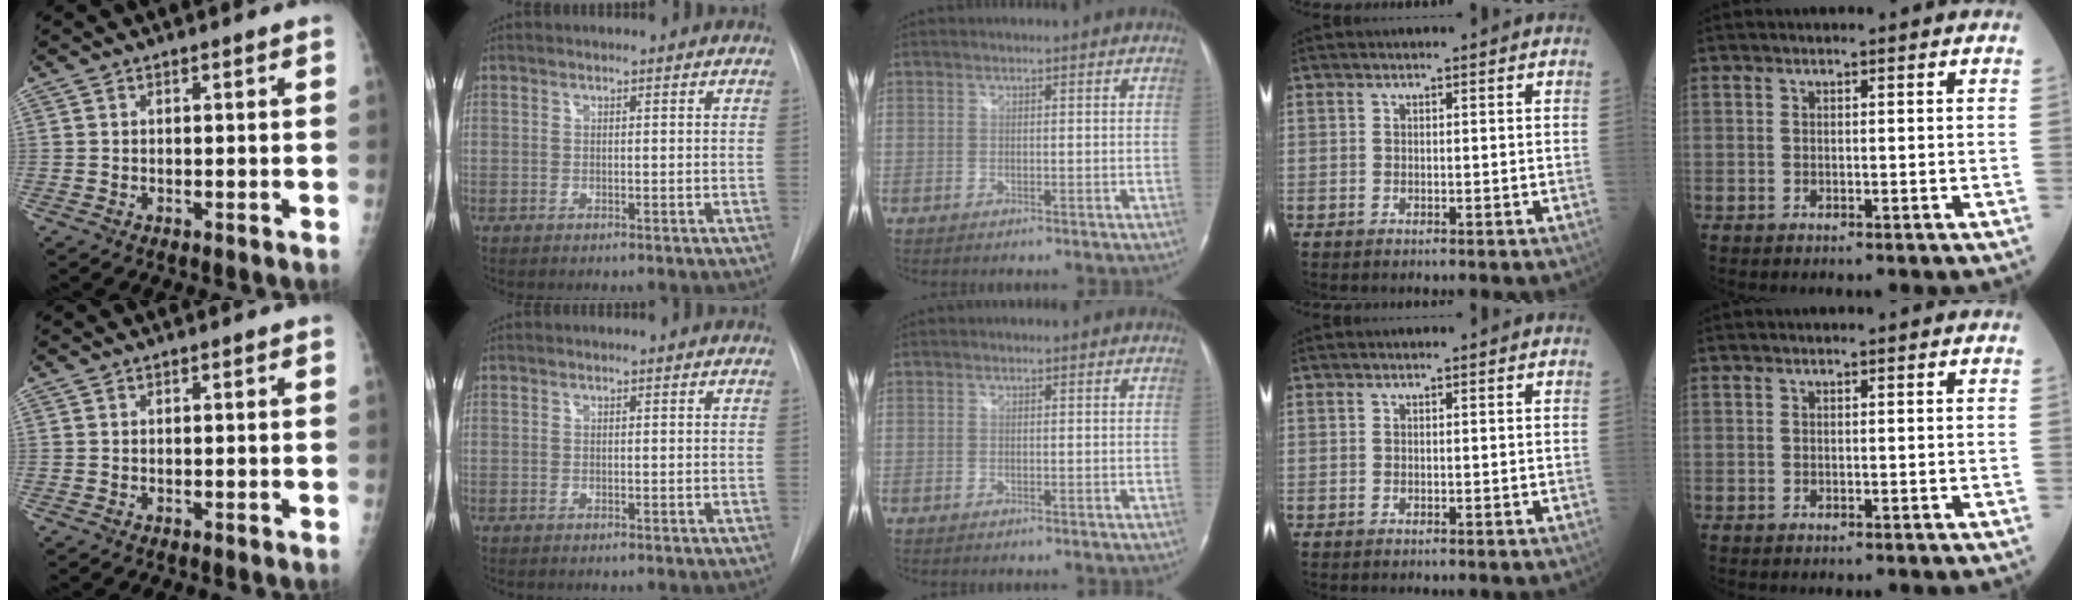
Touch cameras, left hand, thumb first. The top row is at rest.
{}